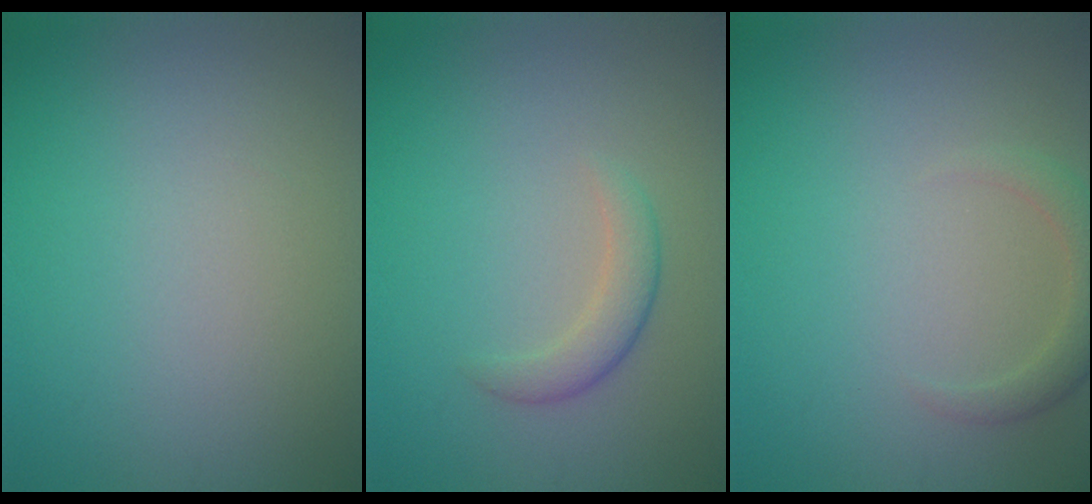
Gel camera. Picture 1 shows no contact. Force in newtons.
{"total": 2.1, "press": 2.1, "slide": 0.0}
{"total": 2.0, "press": 2.0, "slide": 0.3}